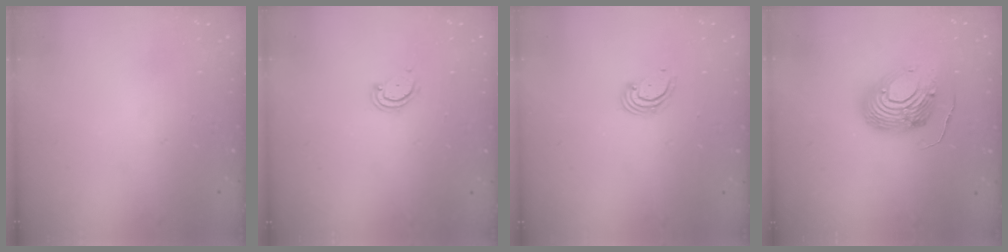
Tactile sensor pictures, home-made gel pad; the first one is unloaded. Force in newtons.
{"total": 2.6, "press": 2.6, "slide": 0.3}
{"total": 2.6, "press": 2.6, "slide": 0.3}
{"total": 13.7, "press": 13.7, "slide": 1.2}